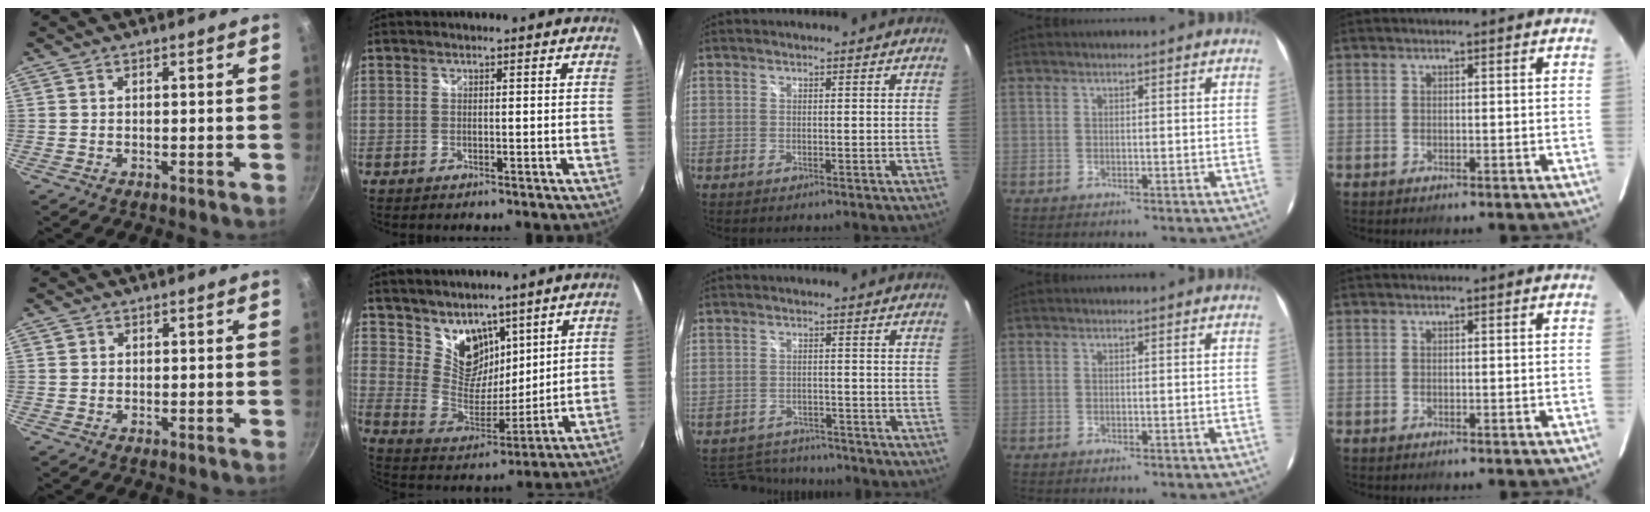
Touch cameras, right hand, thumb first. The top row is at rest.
{"thumb": {"total": 1.0, "force": [0.3, 0.9, 0.2], "torque": [0.002, 0.002, 0.002]}, "index": {"total": 11.6, "force": [8.1, 7.1, 4.1], "torque": [-0.071, 0.001, 0.162]}, "middle": {"total": 9.2, "force": [-8.3, 3.2, 2.0], "torque": [-0.055, 0.013, -0.121]}}